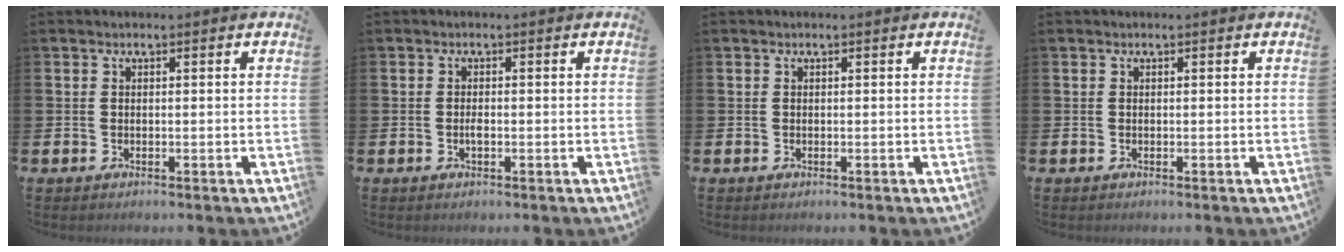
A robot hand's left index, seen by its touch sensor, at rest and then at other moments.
{"total": 1.1, "force": [-0.3, 0.4, 1.0], "torque": [-0.018, -0.003, -0.006]}
{"total": 0.0}
{"total": 0.0}